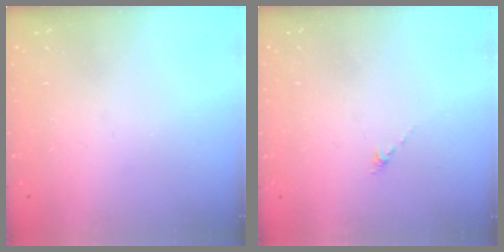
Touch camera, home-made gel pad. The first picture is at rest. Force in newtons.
{"total": 0.0}